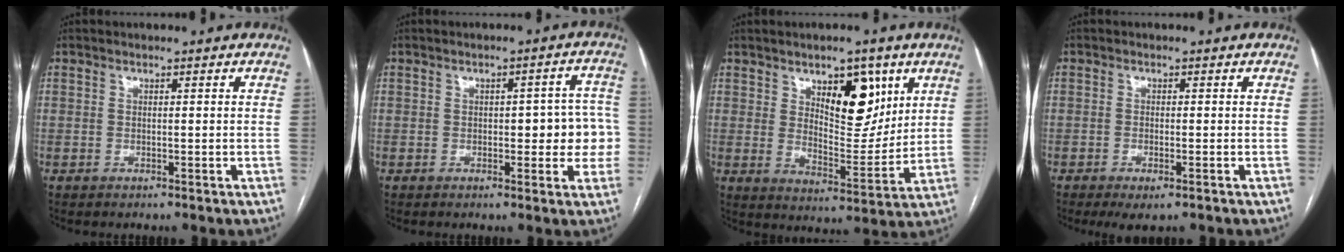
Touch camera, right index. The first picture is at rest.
{"total": 7.0, "force": [-0.6, 3.0, 6.3], "torque": [-0.055, 0.026, -0.006]}
{"total": 10.5, "force": [5.2, 4.5, 8.0], "torque": [-0.118, -0.005, 0.089]}
{"total": 3.2, "force": [-1.9, 0.8, 2.5], "torque": [-0.040, -0.007, -0.026]}